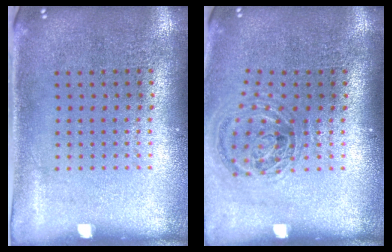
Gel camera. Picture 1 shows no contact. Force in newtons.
{"total": 1.2, "press": 1.1, "slide": 0.4}